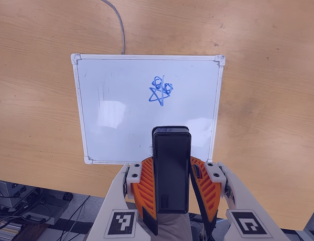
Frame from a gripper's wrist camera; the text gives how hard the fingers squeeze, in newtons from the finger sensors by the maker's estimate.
{"total": 5.7, "left": 4.6, "right": 6.9}